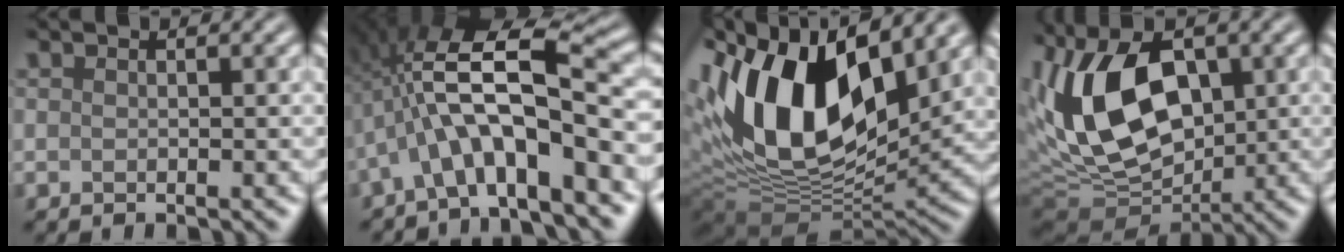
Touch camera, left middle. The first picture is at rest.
{"total": 9.8, "force": [-2.0, 2.9, 9.1], "torque": [-0.167, 0.035, -0.030]}
{"total": 15.0, "force": [4.1, 7.4, 12.4], "torque": [-0.236, 0.015, 0.073]}
{"total": 12.4, "force": [1.2, 7.2, 10.0], "torque": [-0.199, 0.013, 0.024]}